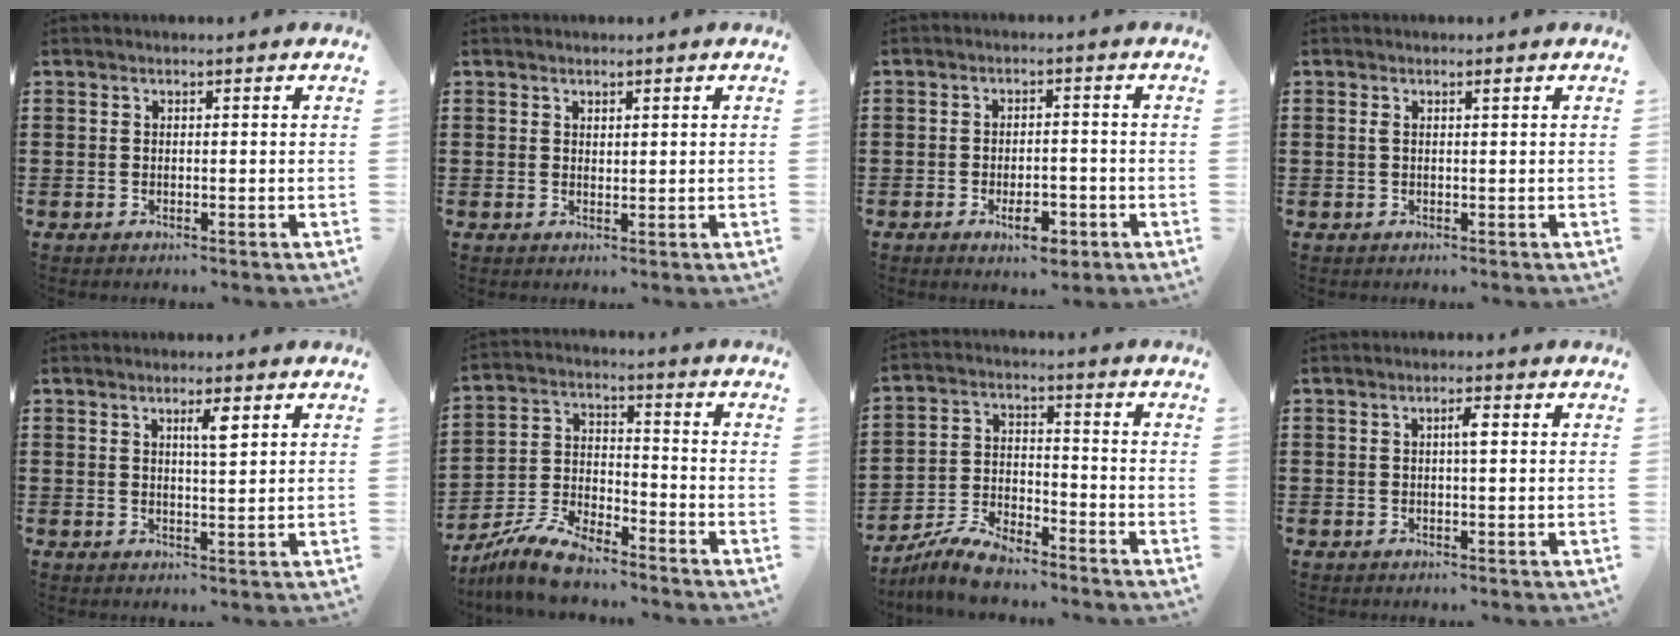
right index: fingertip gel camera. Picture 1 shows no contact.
{"total": 0.8, "force": [0.7, 0.3, 0.2], "torque": [-0.005, 0.001, 0.012]}
{"total": 4.9, "force": [-2.6, 2.0, 3.6], "torque": [-0.063, 0.004, -0.048]}
{"total": 0.9, "force": [0.3, 0.2, 0.8], "torque": [-0.017, 0.002, 0.006]}
{"total": 3.1, "force": [1.4, 0.5, 2.7], "torque": [-0.048, 0.001, 0.019]}
{"total": 8.3, "force": [-7.3, 1.9, 3.5], "torque": [-0.083, 0.008, -0.143]}
{"total": 6.9, "force": [-6.3, 1.5, 2.2], "torque": [-0.052, 0.008, -0.124]}
{"total": 1.9, "force": [0.3, 0.3, 1.8], "torque": [-0.036, 0.003, 0.003]}